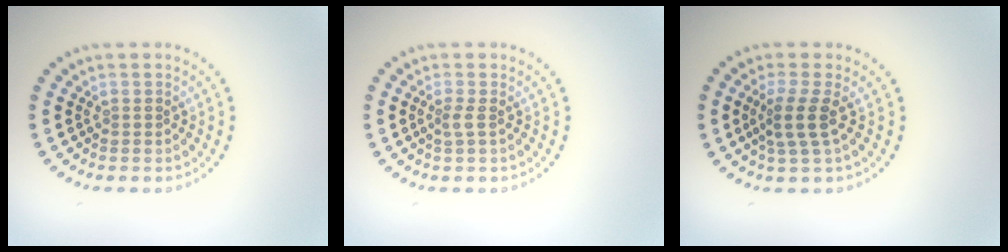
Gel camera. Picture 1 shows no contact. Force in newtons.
{"total": 0.9, "press": 0.6, "slide": 0.7}
{"total": 2.5, "press": 1.9, "slide": 1.7}